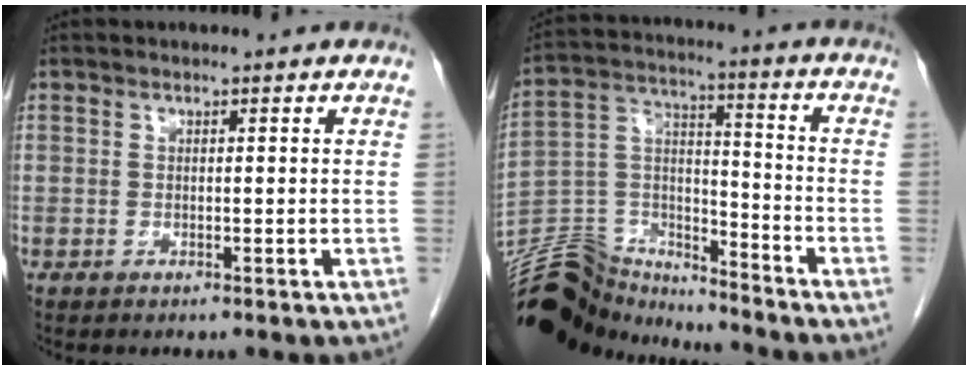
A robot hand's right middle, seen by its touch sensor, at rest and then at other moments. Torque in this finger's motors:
{"motor_torque": [1.00, -1.14, 0.75, 0.20]}